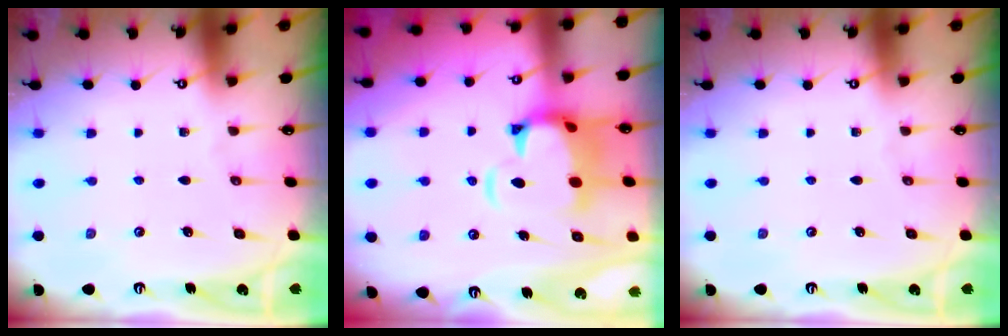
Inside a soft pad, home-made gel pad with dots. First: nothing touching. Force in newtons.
{"total": 5.7, "press": 5.4, "slide": 1.9}
{"total": 0.0}